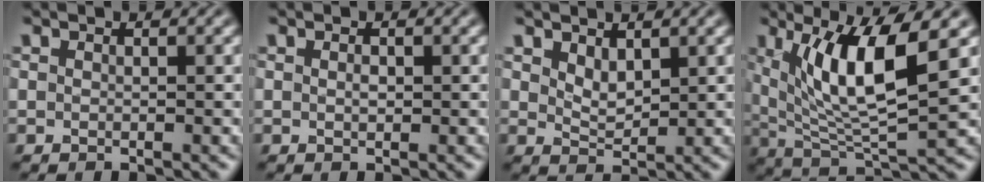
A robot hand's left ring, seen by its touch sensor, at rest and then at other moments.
{"total": 0.7, "force": [0.1, 0.3, 0.6], "torque": [-0.013, 0.001, 0.002]}
{"total": 2.0, "force": [1.2, 0.9, 1.3], "torque": [-0.027, -0.006, 0.028]}
{"total": 8.8, "force": [3.0, 2.3, 8.0], "torque": [-0.141, -0.014, 0.058]}